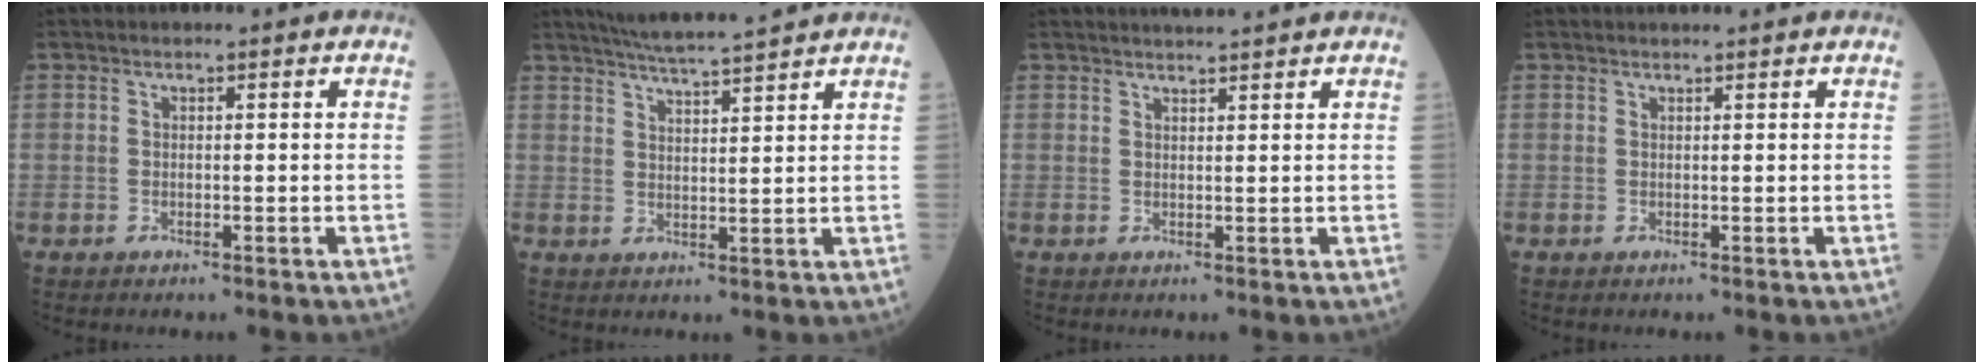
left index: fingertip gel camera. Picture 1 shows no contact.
{"total": 9.8, "force": [8.9, -0.6, 4.0], "torque": [-0.071, 0.018, 0.133]}
{"total": 4.2, "force": [3.9, -0.3, 1.4], "torque": [-0.020, 0.021, 0.053]}
{"total": 2.0, "force": [1.8, -0.1, 0.6], "torque": [-0.007, 0.014, 0.028]}